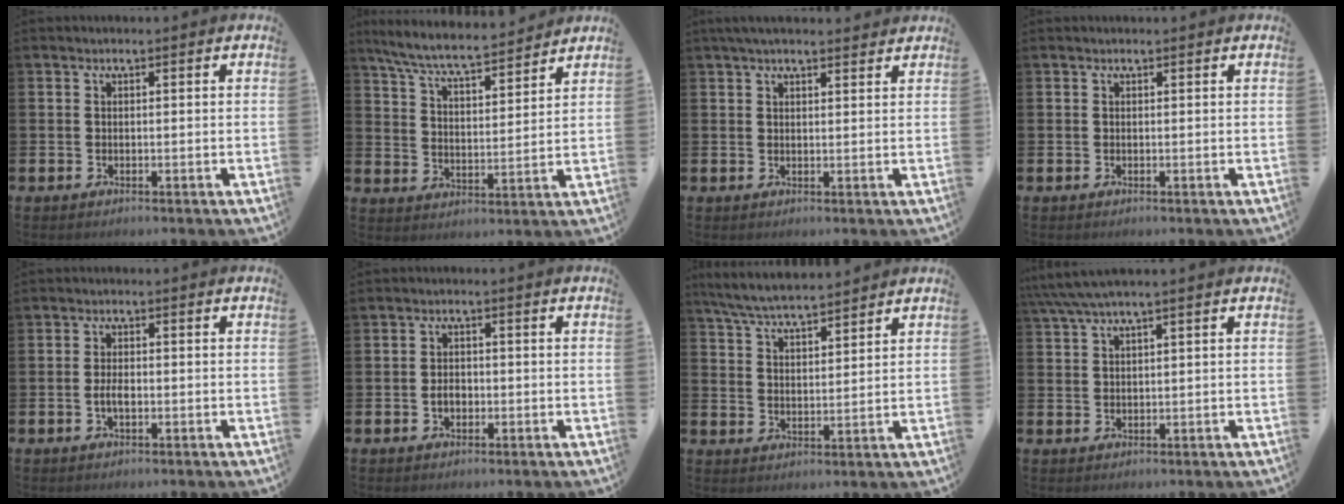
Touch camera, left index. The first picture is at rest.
{"total": 7.4, "force": [6.9, 0.6, 2.6], "torque": [-0.080, -0.042, 0.120]}
{"total": 2.9, "force": [2.6, 0.5, 1.1], "torque": [-0.025, -0.003, 0.047]}
{"total": 0.0}
{"total": 2.1, "force": [-0.5, 1.0, 1.8], "torque": [-0.028, 0.000, -0.011]}
{"total": 2.2, "force": [-0.5, 1.5, 1.5], "torque": [-0.014, -0.001, -0.014]}
{"total": 6.1, "force": [5.9, 0.5, 1.4], "torque": [-0.054, -0.027, 0.107]}
{"total": 3.0, "force": [2.2, 0.0, 2.0], "torque": [-0.046, 0.001, 0.043]}